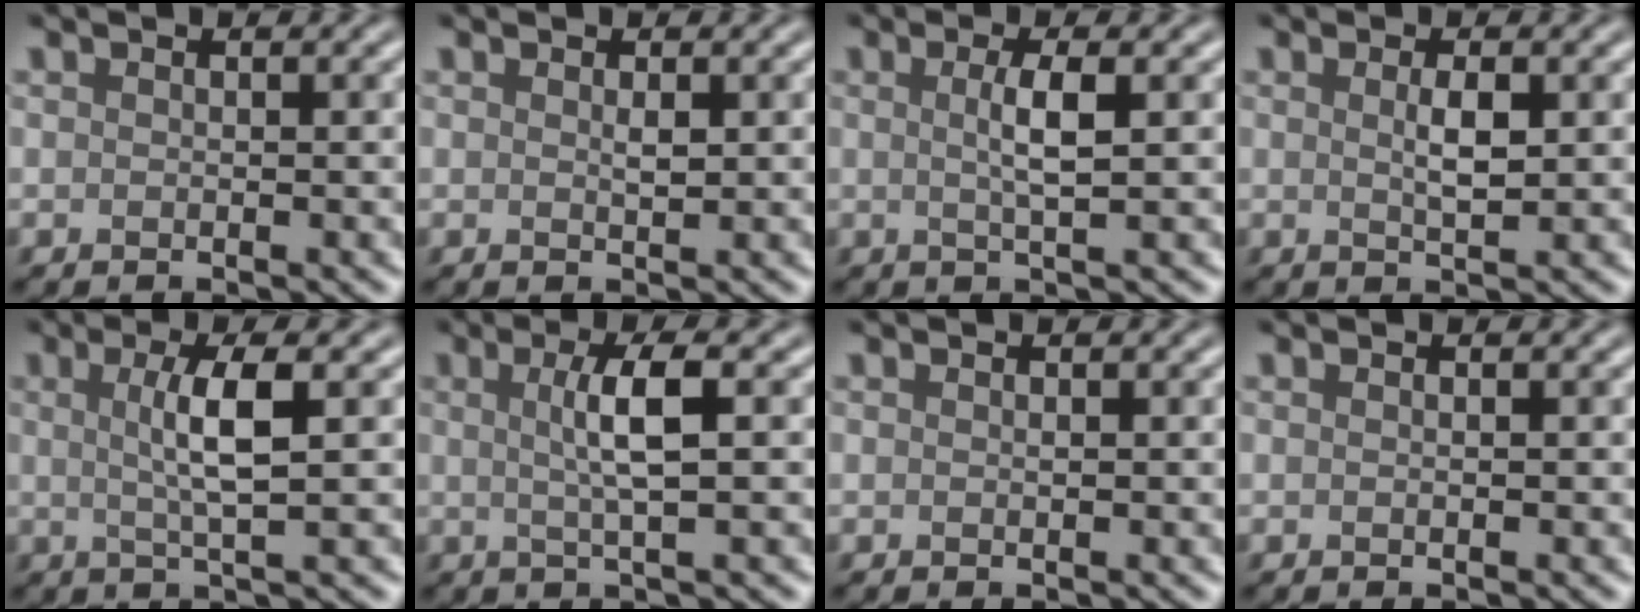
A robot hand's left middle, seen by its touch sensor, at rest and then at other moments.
{"total": 0.7, "force": [0.3, 0.2, 0.7], "torque": [-0.013, -0.001, 0.005]}
{"total": 2.5, "force": [0.3, 0.5, 2.5], "torque": [-0.043, 0.003, 0.003]}
{"total": 1.8, "force": [0.4, 0.4, 1.7], "torque": [-0.033, 0.000, 0.008]}
{"total": 3.9, "force": [0.6, 0.8, 3.7], "torque": [-0.067, 0.001, 0.008]}
{"total": 3.8, "force": [0.5, 0.8, 3.6], "torque": [-0.062, 0.003, 0.005]}
{"total": 0.0}
{"total": 0.0}